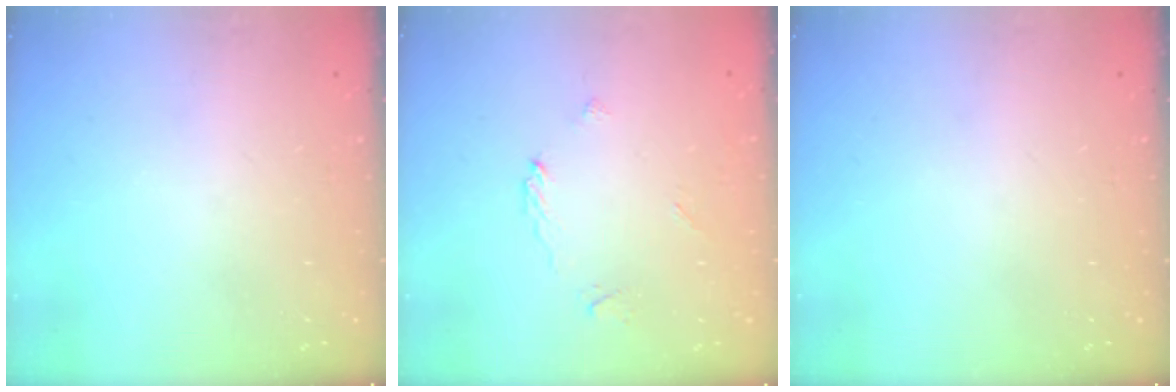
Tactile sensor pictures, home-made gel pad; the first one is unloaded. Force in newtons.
{"total": 2.7, "press": 2.7, "slide": 0.2}
{"total": 0.0}